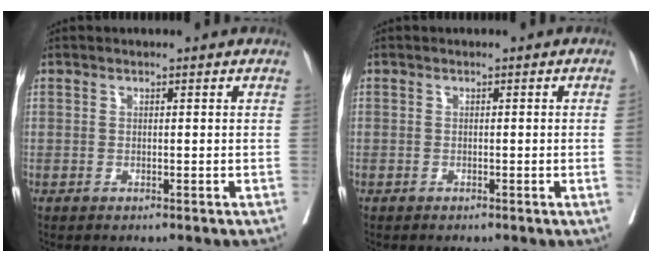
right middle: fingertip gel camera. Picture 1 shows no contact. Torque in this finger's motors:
{"motor_torque": [0.25, -0.46, -0.42, -0.21]}